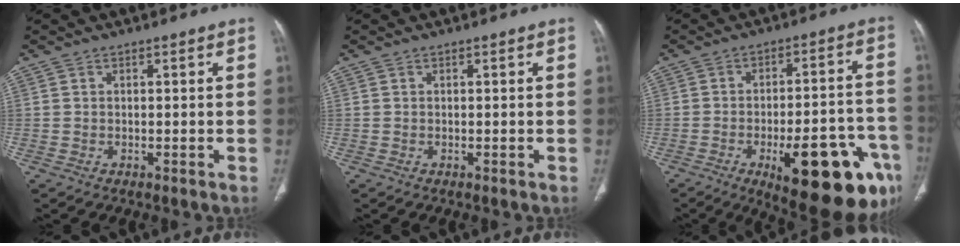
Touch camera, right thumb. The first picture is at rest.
{"total": 0.0}
{"total": 23.6, "force": [-10.5, 7.8, 19.6], "torque": [-0.193, 0.043, -0.132]}